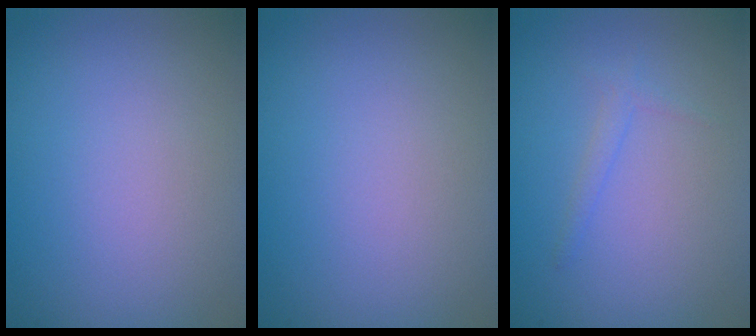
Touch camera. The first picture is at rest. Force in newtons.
{"total": 0.0}
{"total": 1.0, "press": 1.0, "slide": 0.1}